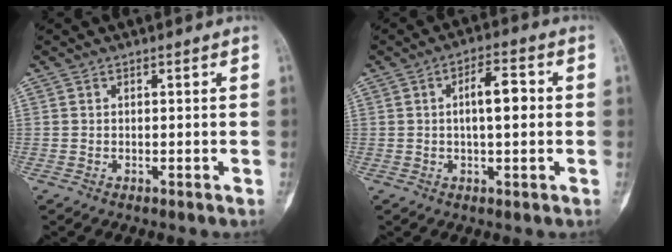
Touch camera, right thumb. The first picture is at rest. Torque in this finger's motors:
{"motor_torque": [0.10, 0.76, 0.93, -0.02, 0.26]}